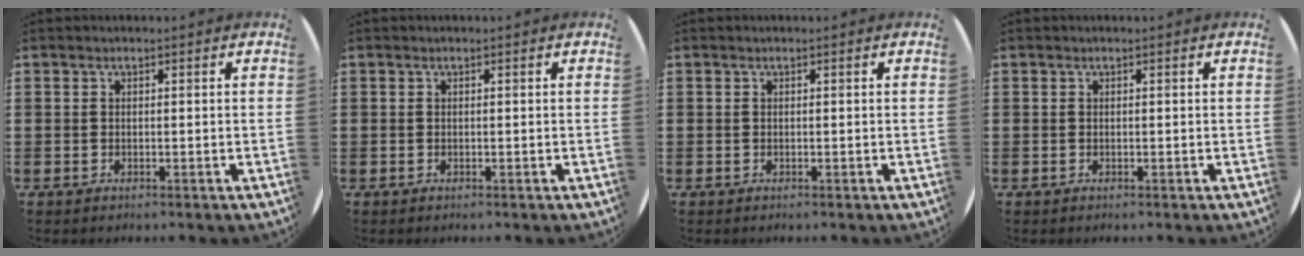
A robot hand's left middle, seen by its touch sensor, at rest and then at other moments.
{"total": 0.0}
{"total": 0.0}
{"total": 0.0}